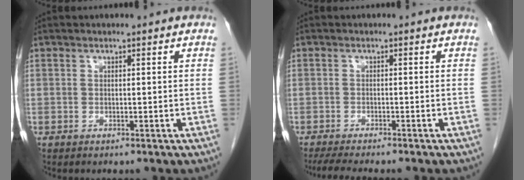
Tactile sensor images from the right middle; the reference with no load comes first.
{"total": 6.8, "force": [-5.8, 0.5, 3.5], "torque": [-0.050, -0.013, -0.090]}